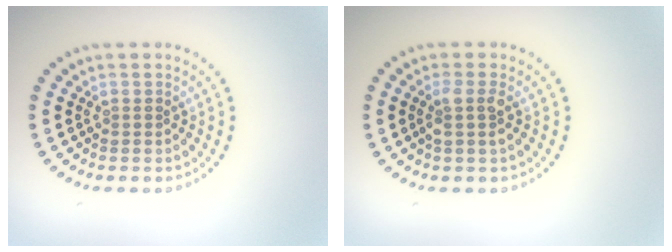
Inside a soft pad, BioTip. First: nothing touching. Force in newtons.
{"total": 1.7, "press": 1.4, "slide": 1.0}